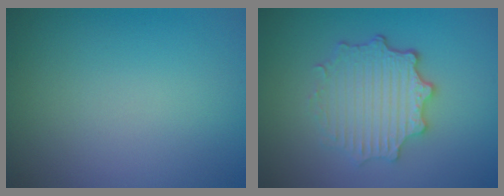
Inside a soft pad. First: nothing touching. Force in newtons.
{"total": 4.9, "press": 3.8, "slide": 3.0}